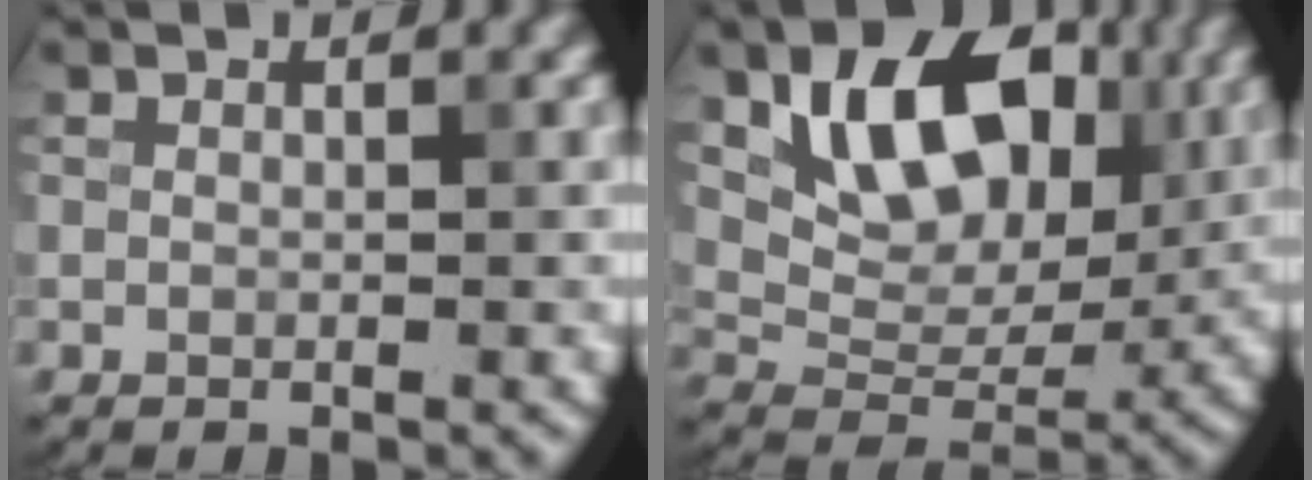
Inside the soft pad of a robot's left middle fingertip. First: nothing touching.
{"total": 9.8, "force": [3.4, 6.4, 6.6], "torque": [-0.110, -0.009, 0.054]}